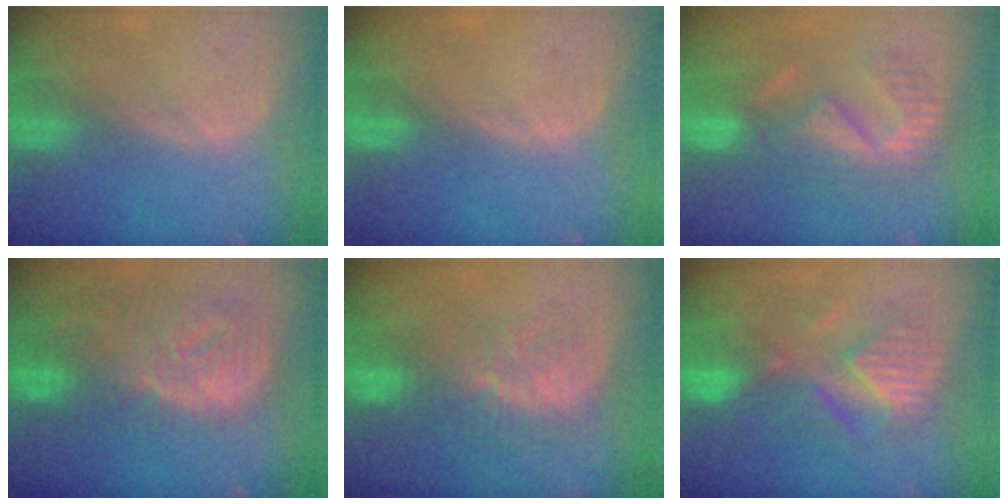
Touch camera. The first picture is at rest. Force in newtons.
{"total": 0.0}
{"total": 8.2, "press": 7.9, "slide": 2.4}
{"total": 12.4, "press": 10.7, "slide": 6.3}
{"total": 8.4, "press": 7.8, "slide": 3.0}
{"total": 8.6, "press": 8.6, "slide": 0.3}